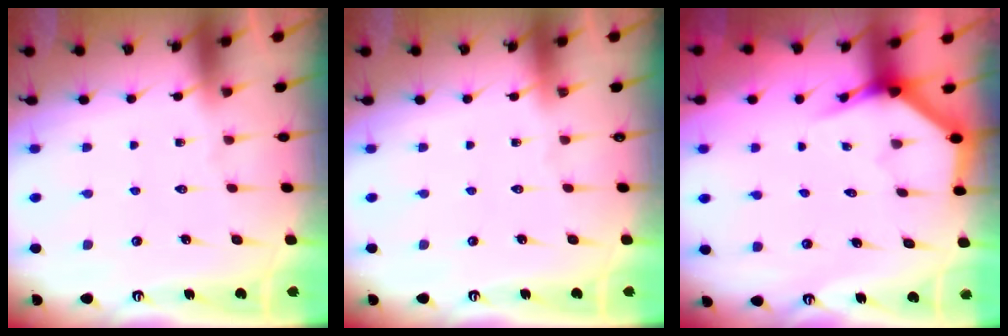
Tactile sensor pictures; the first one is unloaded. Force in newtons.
{"total": 0.0}
{"total": 3.8, "press": 3.8, "slide": 0.2}